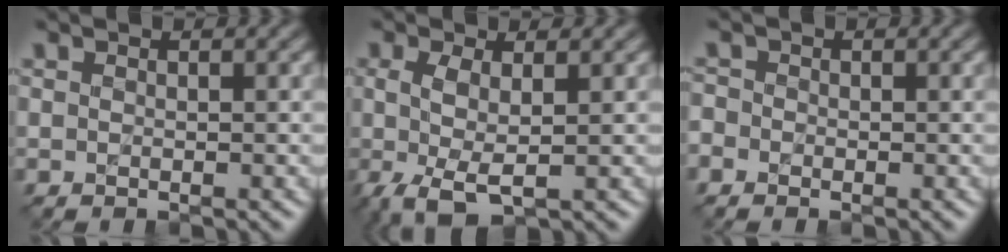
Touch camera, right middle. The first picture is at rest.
{"total": 3.7, "force": [-0.7, 1.5, 3.4], "torque": [-0.085, -0.008, -0.012]}
{"total": 1.0, "force": [-0.6, 0.8, 0.1], "torque": [0.000, 0.000, -0.011]}